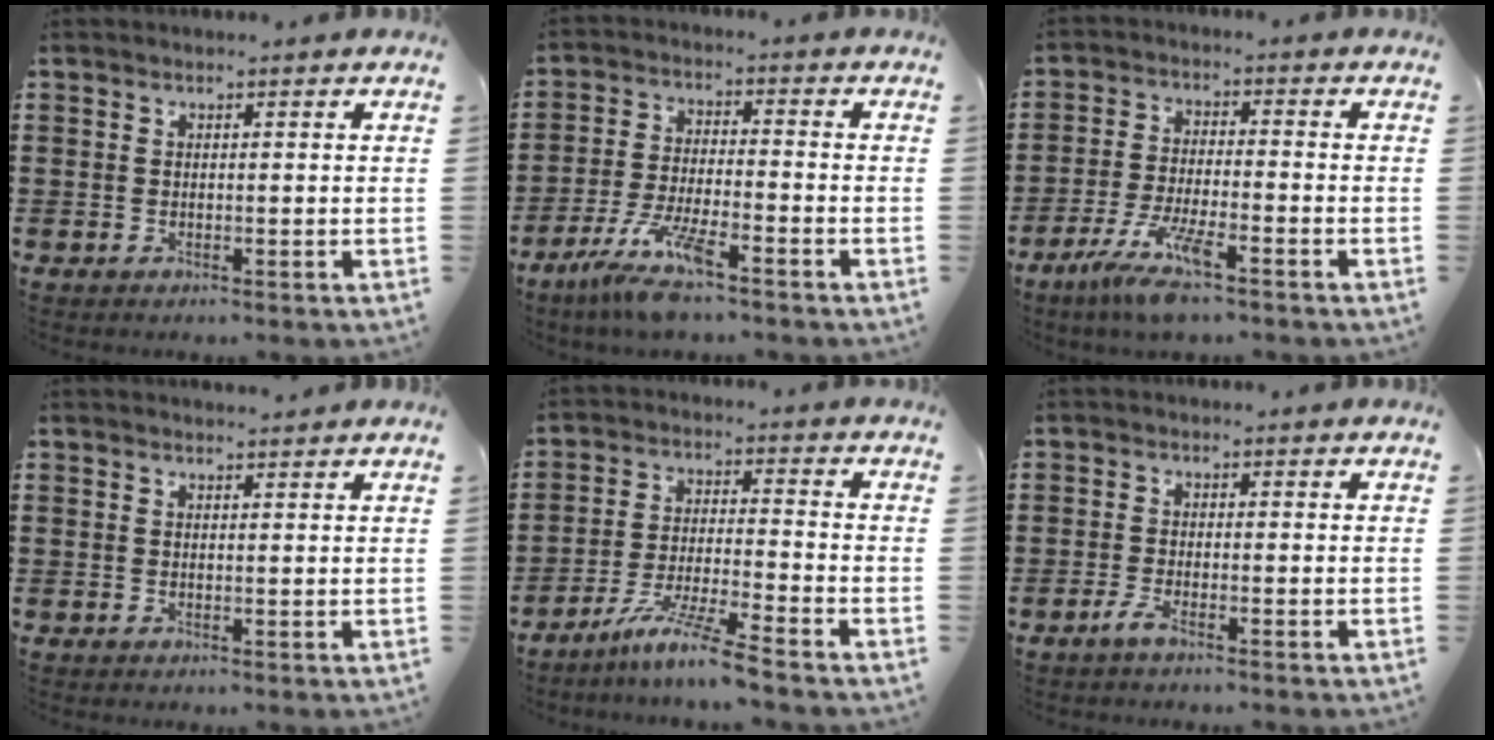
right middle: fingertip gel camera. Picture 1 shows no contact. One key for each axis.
{"total": 8.6, "fx": -6.2, "fy": 0.9, "fz": 5.8, "tx": -0.129, "ty": -0.014, "tz": -0.122}
{"total": 7.9, "fx": -5.4, "fy": 0.9, "fz": 5.7, "tx": -0.121, "ty": -0.015, "tz": -0.101}
{"total": 1.0, "fx": 1.0, "fy": 0.0, "fz": 0.1, "tx": -0.004, "ty": 0.000, "tz": 0.019}
{"total": 7.6, "fx": -6.3, "fy": -0.7, "fz": 4.3, "tx": -0.087, "ty": -0.015, "tz": -0.122}
{"total": 2.0, "fx": -1.2, "fy": 0.2, "fz": 1.7, "tx": -0.037, "ty": -0.006, "tz": -0.023}